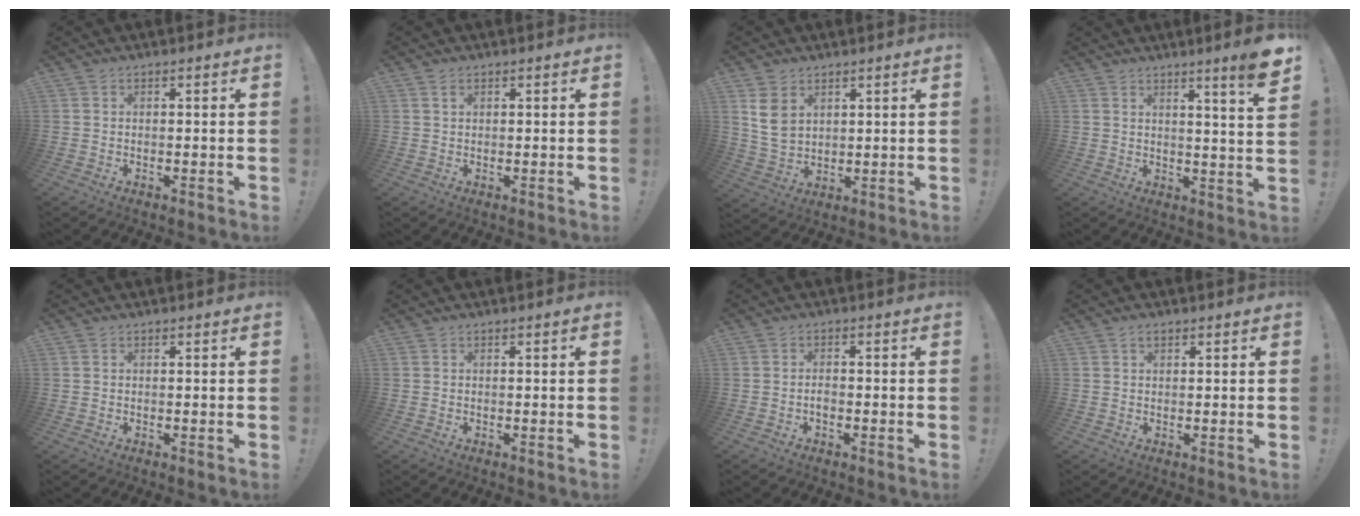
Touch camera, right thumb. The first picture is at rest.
{"total": 1.5, "force": [0.8, 0.8, 0.9], "torque": [-0.018, 0.002, 0.015]}
{"total": 7.9, "force": [3.8, 5.8, 4.0], "torque": [-0.058, -0.013, 0.077]}
{"total": 7.0, "force": [4.3, -0.9, 5.4], "torque": [-0.068, -0.038, 0.062]}
{"total": 0.0}
{"total": 0.6, "force": [-0.2, -0.2, 0.6], "torque": [-0.017, 0.002, -0.002]}
{"total": 1.5, "force": [-0.9, 0.8, 1.0], "torque": [-0.016, 0.005, -0.016]}
{"total": 1.4, "force": [0.8, 0.7, 0.9], "torque": [-0.018, 0.002, 0.015]}